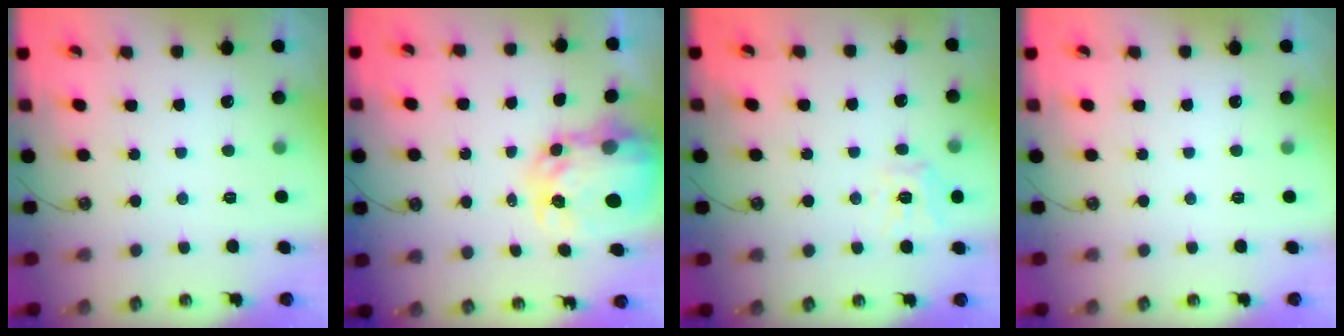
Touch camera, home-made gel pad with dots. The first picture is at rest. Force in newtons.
{"total": 7.8, "press": 7.7, "slide": 0.8}
{"total": 11.3, "press": 11.3, "slide": 1.4}
{"total": 0.0}